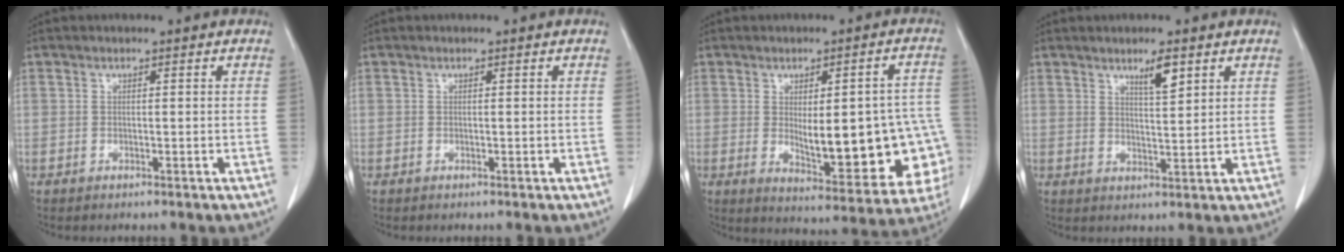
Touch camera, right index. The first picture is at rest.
{"total": 0.0}
{"total": 18.5, "force": [-2.1, 6.0, 17.4], "torque": [-0.159, 0.018, 0.001]}
{"total": 3.8, "force": [2.4, 0.5, 2.9], "torque": [-0.050, -0.004, 0.043]}